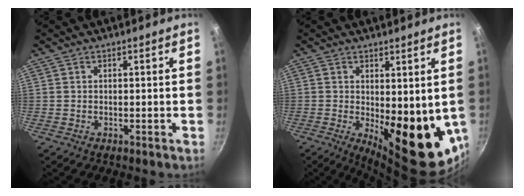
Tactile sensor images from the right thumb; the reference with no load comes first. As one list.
[{"total": 15.5, "force": [-1.2, 6.4, 14.1], "torque": [-0.155, -0.031, 0.000]}]